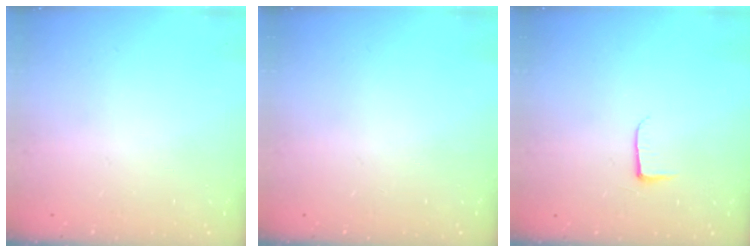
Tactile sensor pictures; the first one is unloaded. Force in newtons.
{"total": 0.0}
{"total": 4.0, "press": 4.0, "slide": 0.5}